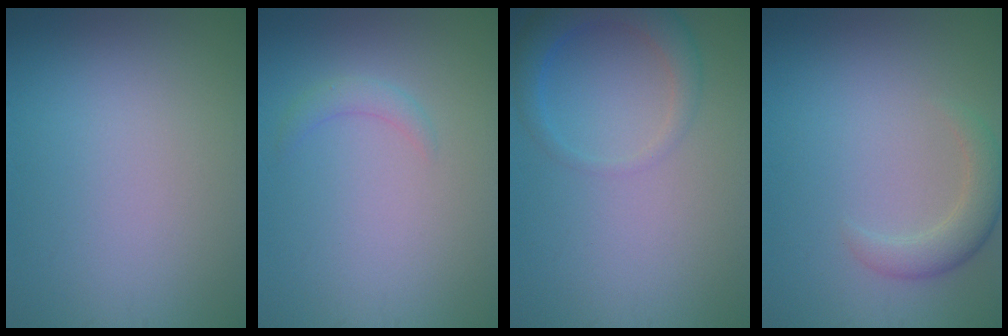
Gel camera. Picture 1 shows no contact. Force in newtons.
{"total": 1.3, "press": 1.3, "slide": 0.0}
{"total": 3.4, "press": 3.4, "slide": 0.2}
{"total": 2.8, "press": 2.8, "slide": 0.0}